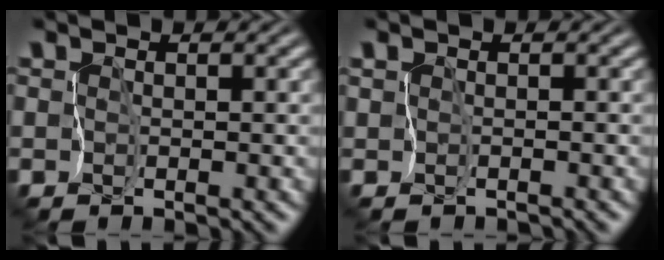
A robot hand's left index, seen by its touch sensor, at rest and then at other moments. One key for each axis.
{"total": 0.6, "fx": -0.6, "fy": 0.1, "fz": -0.1, "tx": 0.004, "ty": 0.000, "tz": -0.012}